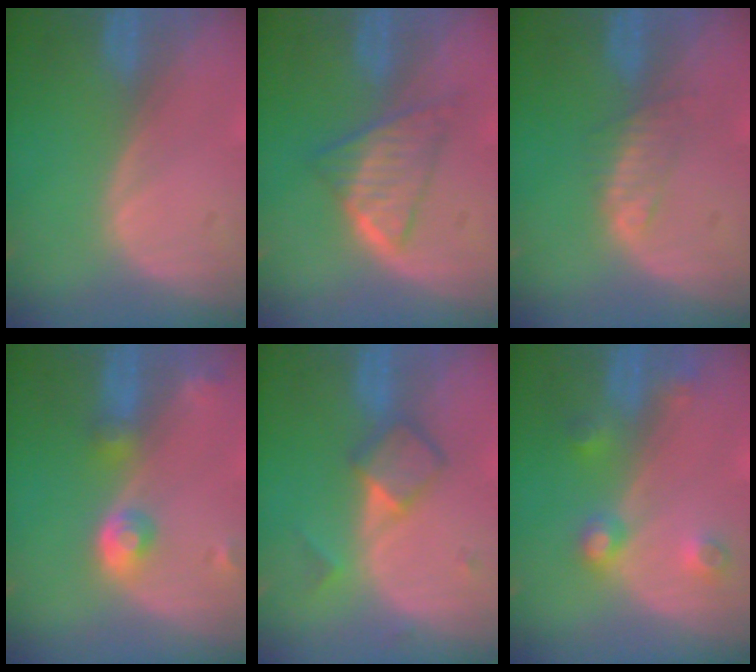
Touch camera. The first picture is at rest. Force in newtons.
{"total": 5.9, "press": 5.6, "slide": 1.7}
{"total": 2.5, "press": 2.4, "slide": 0.3}
{"total": 4.5, "press": 4.1, "slide": 1.8}
{"total": 4.8, "press": 4.6, "slide": 1.3}
{"total": 4.6, "press": 4.1, "slide": 2.1}